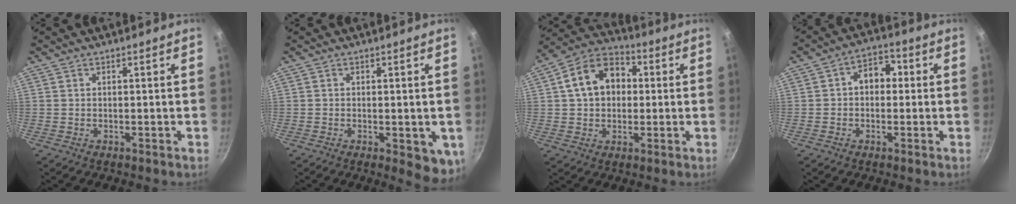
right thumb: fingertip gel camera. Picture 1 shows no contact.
{"total": 6.5, "force": [-1.5, 2.8, 5.7], "torque": [-0.055, -0.003, -0.014]}
{"total": 13.1, "force": [1.8, 9.8, 8.4], "torque": [-0.109, 0.029, 0.012]}
{"total": 6.3, "force": [0.4, 4.7, 4.2], "torque": [-0.024, 0.019, -0.006]}